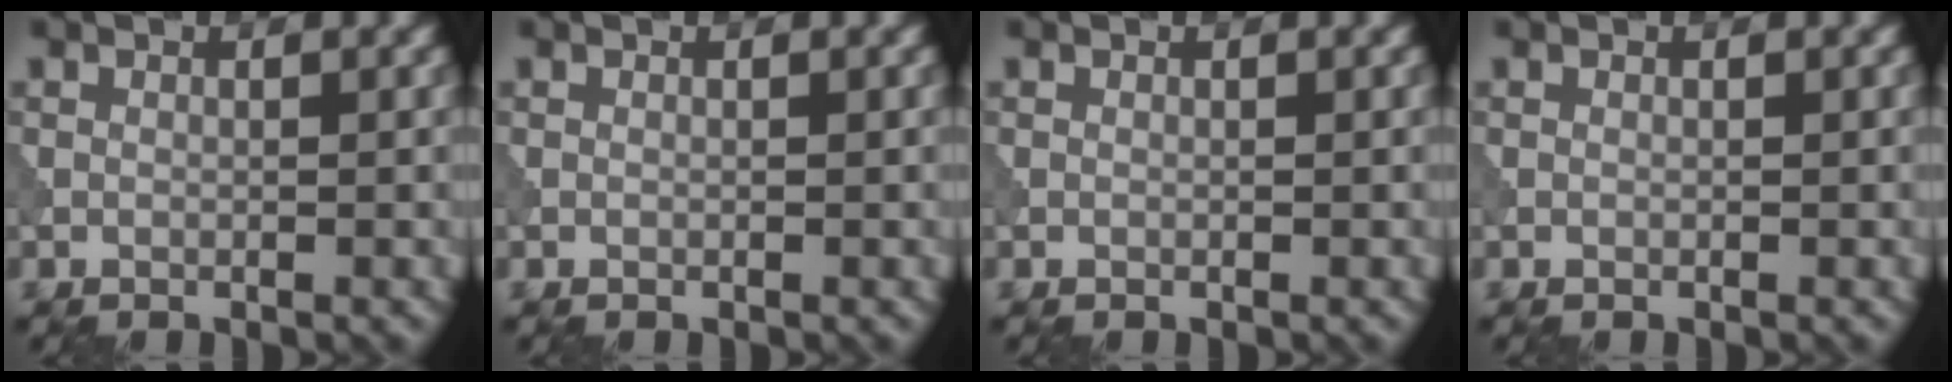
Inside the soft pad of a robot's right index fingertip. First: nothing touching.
{"total": 0.0}
{"total": 0.0}
{"total": 0.0}